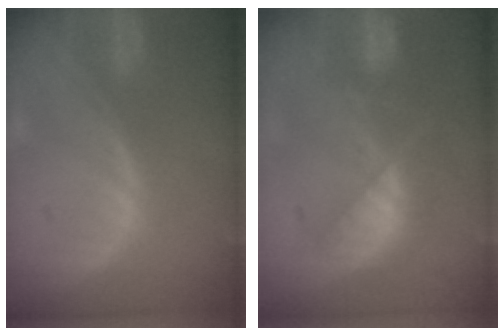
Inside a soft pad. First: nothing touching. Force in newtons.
{"total": 7.1, "press": 7.0, "slide": 1.3}